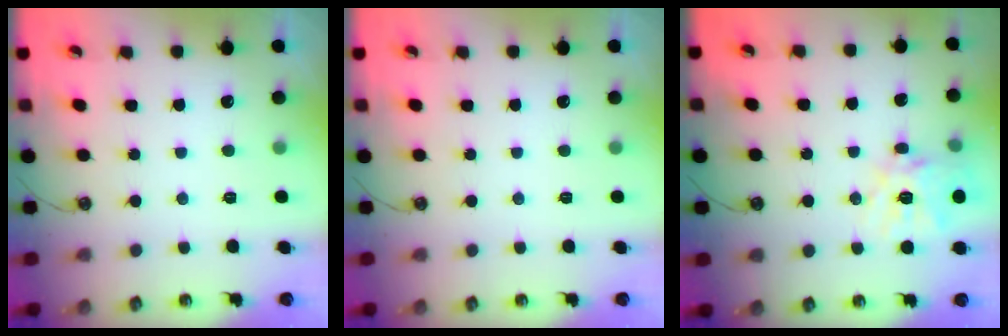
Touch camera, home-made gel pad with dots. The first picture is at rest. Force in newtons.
{"total": 0.0}
{"total": 13.7, "press": 13.6, "slide": 1.8}